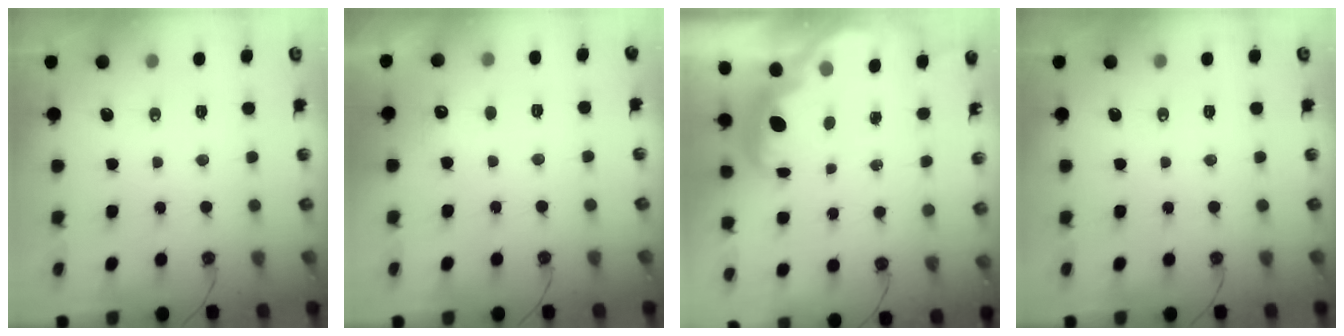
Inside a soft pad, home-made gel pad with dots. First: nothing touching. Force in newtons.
{"total": 4.4, "press": 4.3, "slide": 1.1}
{"total": 2.7, "press": 2.6, "slide": 0.6}
{"total": 0.0}